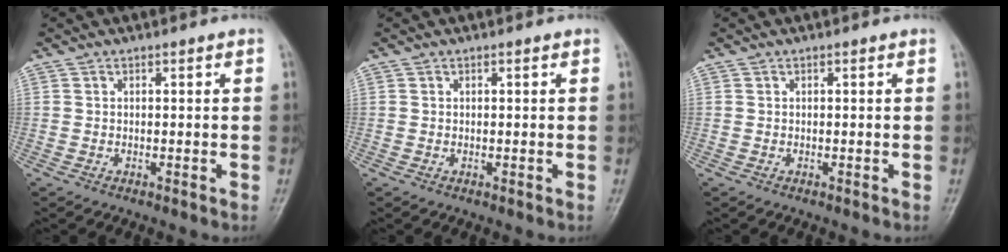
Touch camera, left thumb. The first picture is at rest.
{"total": 0.0}
{"total": 0.0}